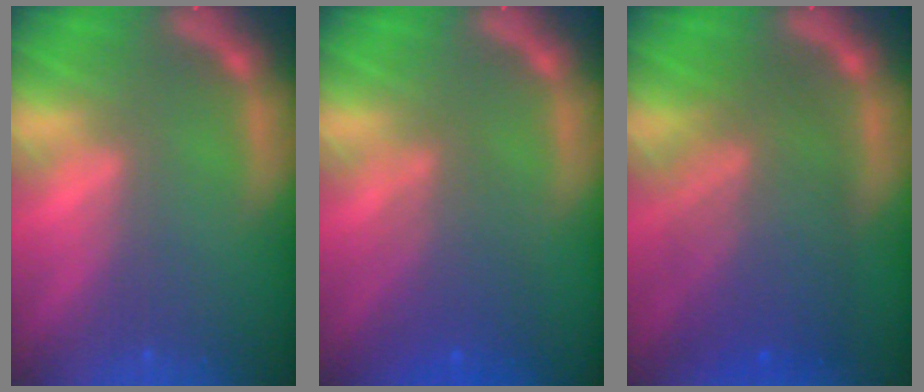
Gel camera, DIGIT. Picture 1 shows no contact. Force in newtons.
{"total": 4.1}
{"total": 8.5}